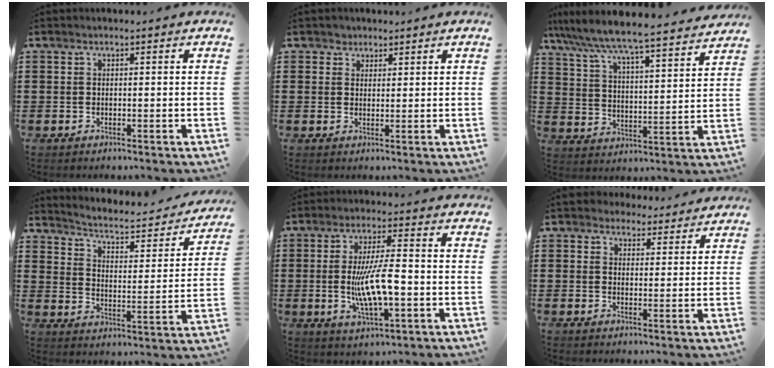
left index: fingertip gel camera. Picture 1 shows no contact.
{"total": 1.7, "force": [1.3, 1.1, -0.1], "torque": [-0.004, 0.005, 0.026]}
{"total": 6.0, "force": [5.7, -0.2, 1.6], "torque": [-0.061, -0.047, 0.092]}
{"total": 3.0, "force": [2.7, 0.5, 1.3], "torque": [-0.044, -0.026, 0.033]}
{"total": 9.4, "force": [-1.5, 2.6, 8.9], "torque": [-0.177, -0.004, -0.030]}
{"total": 3.4, "force": [2.9, 1.8, 0.1], "torque": [-0.008, -0.002, 0.052]}